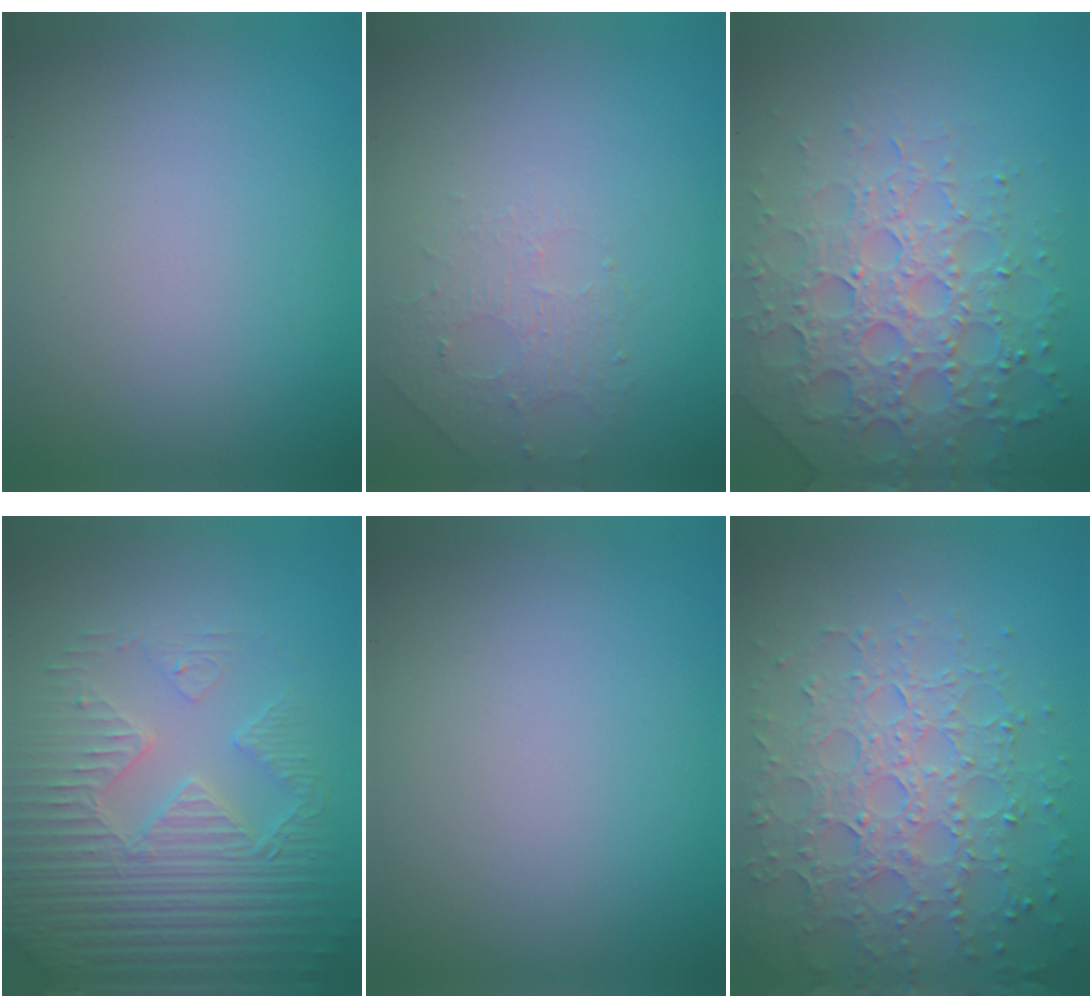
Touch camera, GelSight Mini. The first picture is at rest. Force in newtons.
{"total": 1.5, "press": 1.0, "slide": 1.1}
{"total": 6.9, "press": 6.7, "slide": 1.6}
{"total": 5.8, "press": 5.2, "slide": 2.6}
{"total": 0.0}
{"total": 7.0, "press": 5.5, "slide": 4.4}